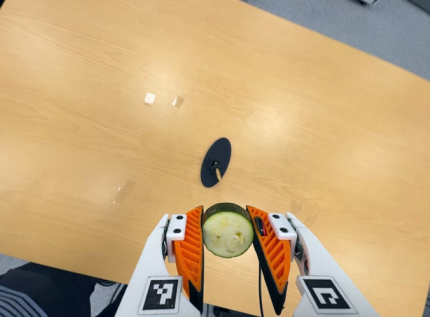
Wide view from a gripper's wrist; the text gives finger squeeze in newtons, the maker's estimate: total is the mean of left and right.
{"total": 10.0, "left": 9.1, "right": 10.8}